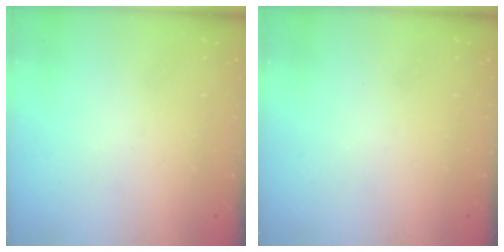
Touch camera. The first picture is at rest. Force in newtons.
{"total": 0.0}